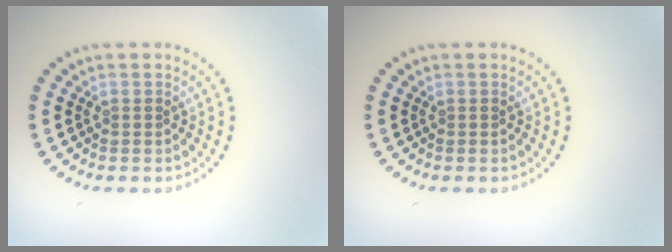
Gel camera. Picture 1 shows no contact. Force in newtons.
{"total": 0.0}